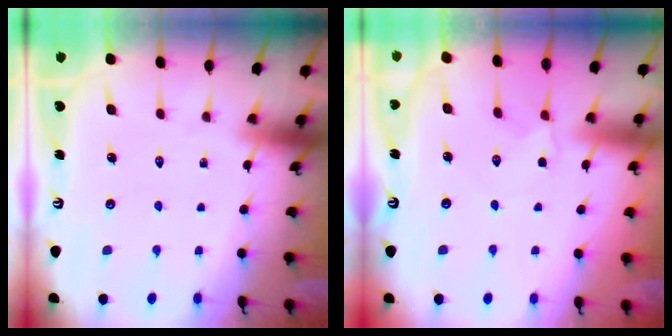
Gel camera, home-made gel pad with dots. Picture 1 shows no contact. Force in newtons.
{"total": 2.3, "press": 2.3, "slide": 0.5}